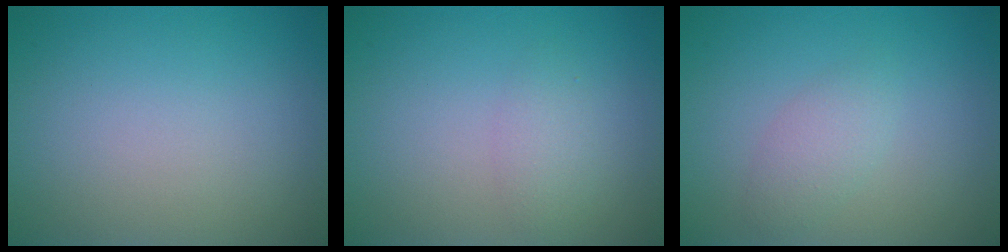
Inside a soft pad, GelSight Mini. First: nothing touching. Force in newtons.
{"total": 1.6, "press": 1.5, "slide": 0.2}
{"total": 1.8, "press": 1.8, "slide": 0.1}